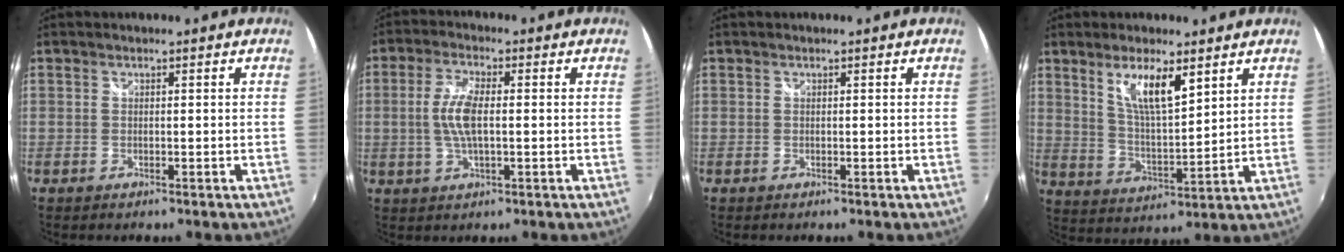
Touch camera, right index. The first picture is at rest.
{"total": 6.7, "force": [-0.1, 2.4, 6.3], "torque": [-0.129, 0.003, -0.001]}
{"total": 0.0}
{"total": 9.2, "force": [5.3, 2.3, 7.2], "torque": [-0.127, -0.004, 0.103]}